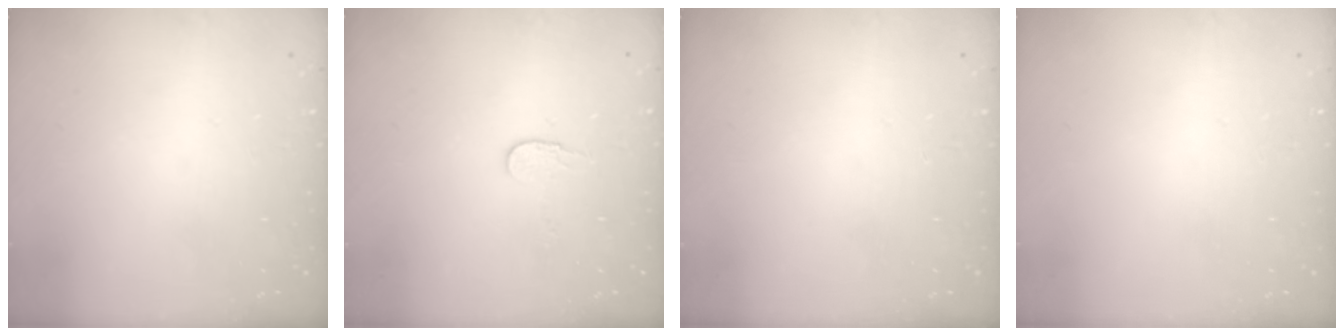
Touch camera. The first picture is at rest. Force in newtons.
{"total": 3.8, "press": 3.8, "slide": 0.3}
{"total": 0.0}
{"total": 0.0}